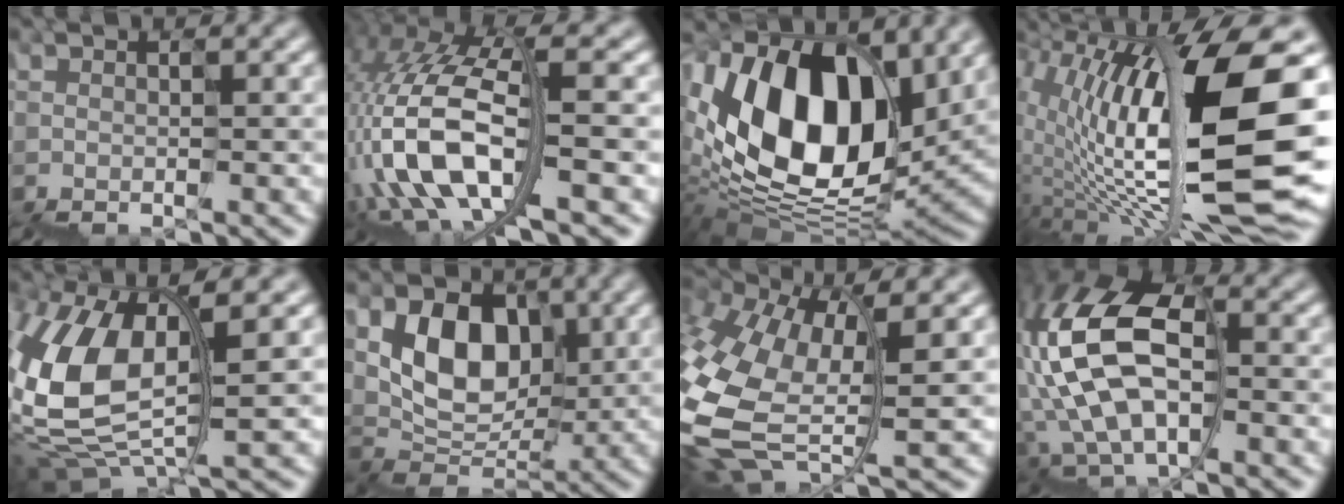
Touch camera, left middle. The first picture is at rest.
{"total": 11.1, "force": [-3.2, 4.8, 9.4], "torque": [-0.243, 0.013, -0.053]}
{"total": 13.3, "force": [3.4, 7.7, 10.3], "torque": [-0.195, 0.025, 0.046]}
{"total": 15.0, "force": [2.6, 6.2, 13.5], "torque": [-0.255, 0.016, 0.057]}
{"total": 9.2, "force": [0.0, 4.9, 7.8], "torque": [-0.218, -0.007, 0.005]}
{"total": 5.1, "force": [2.2, 4.1, 2.2], "torque": [-0.045, 0.002, 0.035]}
{"total": 10.5, "force": [-1.2, 6.0, 8.6], "torque": [-0.249, -0.026, -0.009]}
{"total": 8.0, "force": [-1.0, 4.7, 6.3], "torque": [-0.168, 0.025, -0.027]}